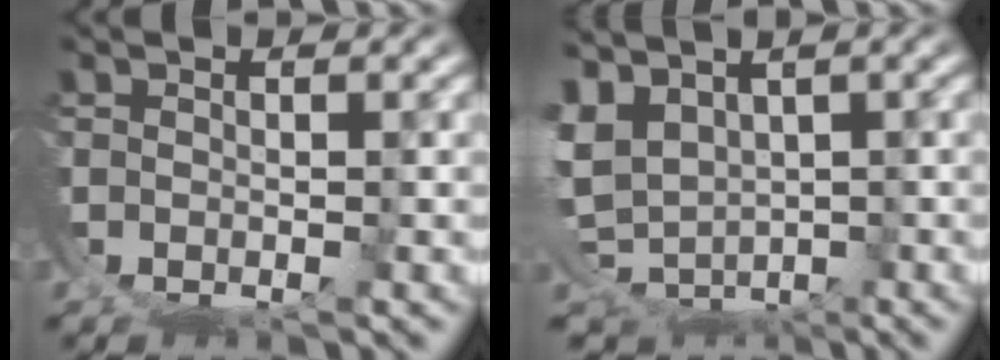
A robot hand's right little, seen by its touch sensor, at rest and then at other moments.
{"total": 7.5, "force": [-1.2, 6.2, 4.0], "torque": [-0.118, -0.052, -0.001]}